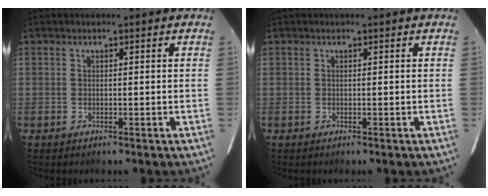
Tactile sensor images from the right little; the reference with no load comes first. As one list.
[{"total": 0.0}]